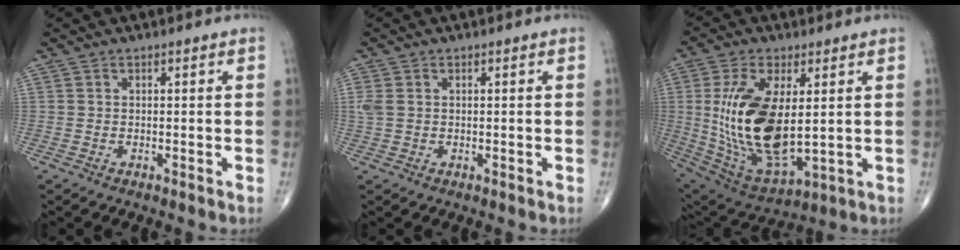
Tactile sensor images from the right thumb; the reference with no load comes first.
{"total": 2.3, "force": [0.4, 1.6, 1.6], "torque": [-0.055, 0.005, 0.010]}
{"total": 19.9, "force": [1.7, 9.2, 17.5], "torque": [-0.348, -0.022, 0.052]}